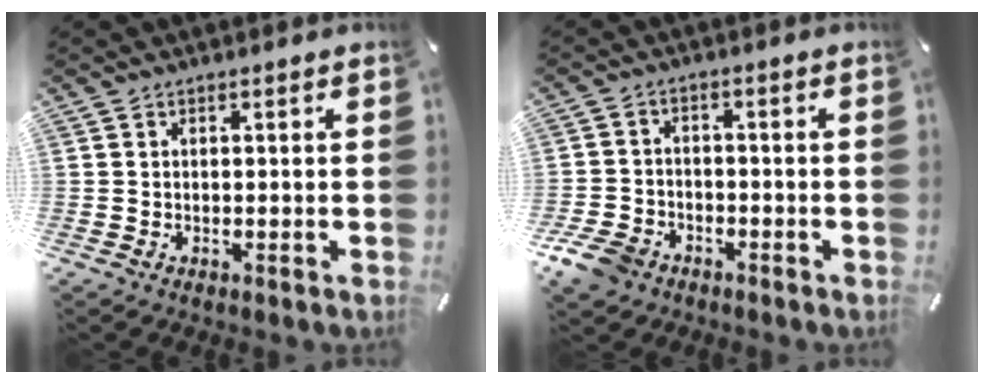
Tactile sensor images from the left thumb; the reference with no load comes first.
{"total": 6.4, "force": [-4.1, 4.3, 2.4], "torque": [-0.062, 0.021, -0.082]}